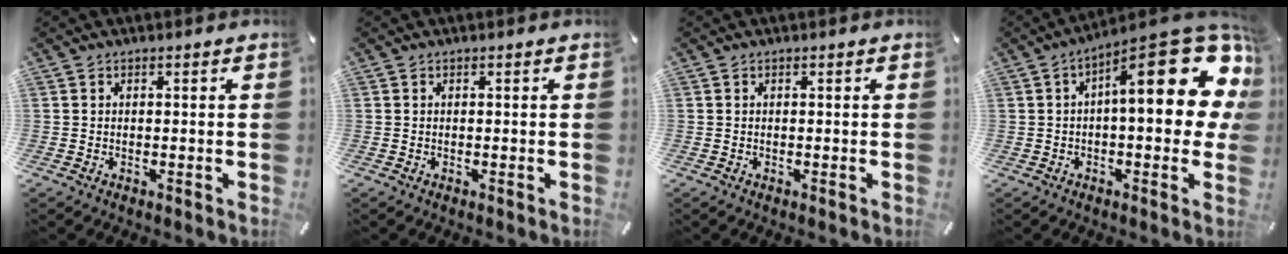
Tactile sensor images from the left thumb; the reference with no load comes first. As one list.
[{"total": 0.0}, {"total": 0.0}, {"total": 23.5, "force": [6.9, 9.3, 20.4], "torque": [-0.264, -0.055, 0.115]}]